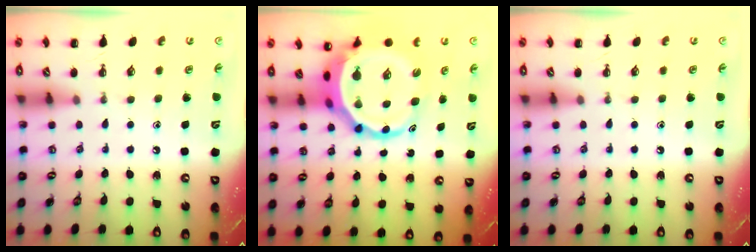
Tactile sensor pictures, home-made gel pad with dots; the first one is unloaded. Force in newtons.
{"total": 9.0, "press": 8.6, "slide": 2.5}
{"total": 0.0}